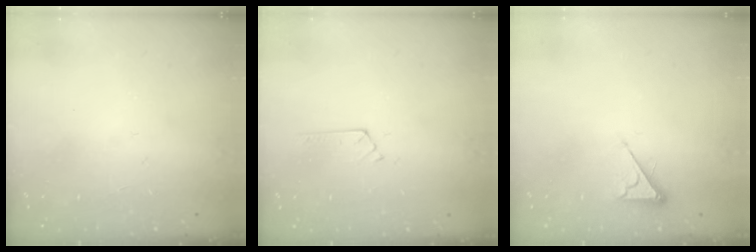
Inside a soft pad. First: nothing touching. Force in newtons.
{"total": 2.5, "press": 2.5, "slide": 0.3}
{"total": 3.0, "press": 2.9, "slide": 0.4}